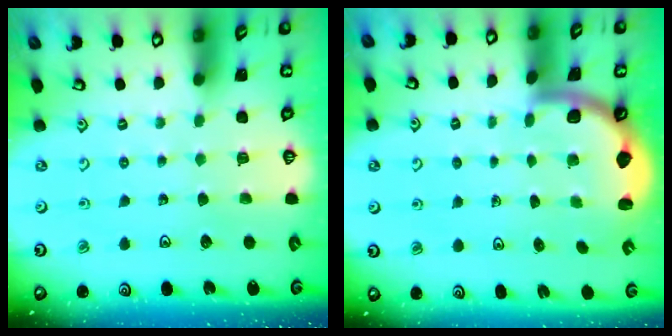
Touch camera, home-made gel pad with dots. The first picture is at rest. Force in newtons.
{"total": 1.7, "press": 1.7, "slide": 0.1}